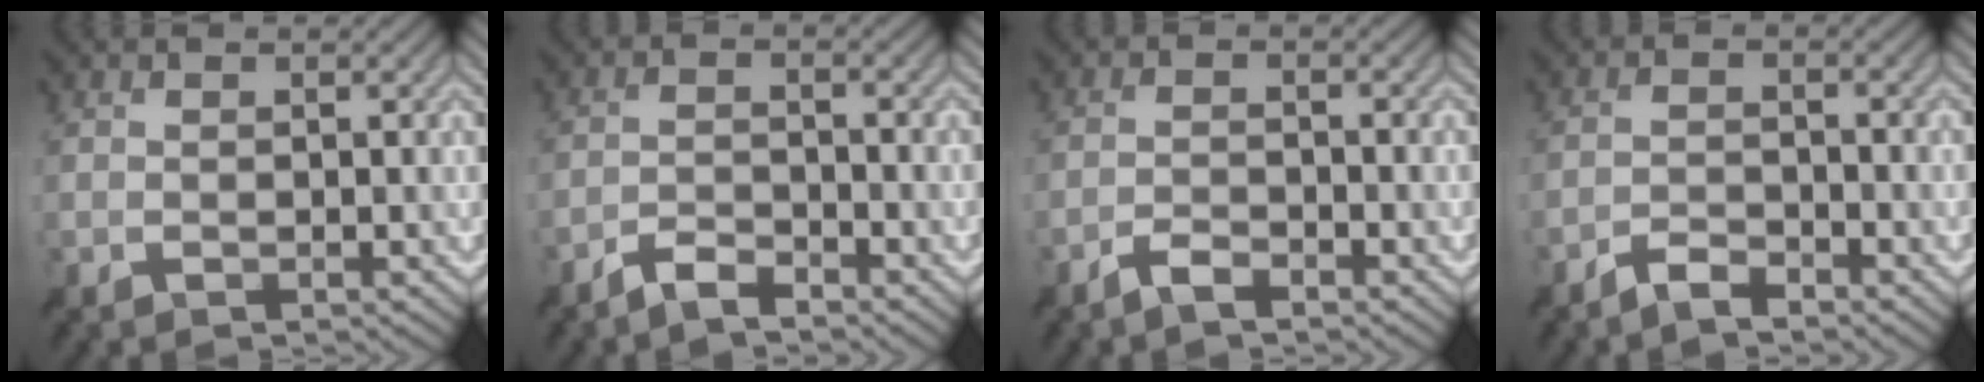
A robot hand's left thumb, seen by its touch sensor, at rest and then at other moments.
{"total": 3.0, "force": [-2.6, 0.5, 1.5], "torque": [-0.028, 0.002, -0.057]}
{"total": 2.4, "force": [-1.9, 0.4, 1.3], "torque": [-0.025, 0.002, -0.043]}
{"total": 2.8, "force": [-2.4, 0.5, 1.3], "torque": [-0.024, 0.002, -0.052]}